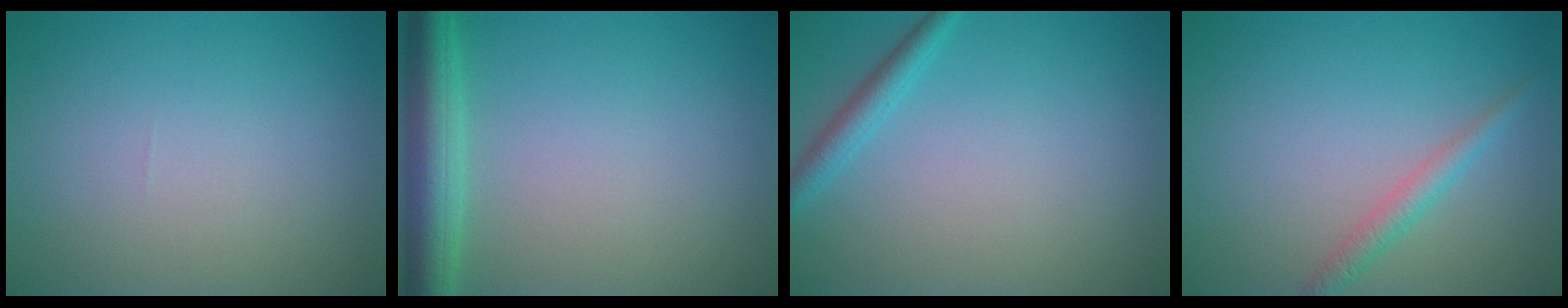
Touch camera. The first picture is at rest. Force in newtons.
{"total": 4.9, "press": 4.9, "slide": 0.3}
{"total": 1.9, "press": 1.9, "slide": 0.0}
{"total": 1.8, "press": 1.8, "slide": 0.0}